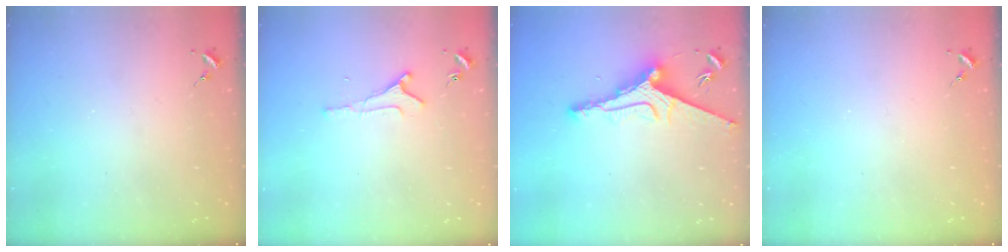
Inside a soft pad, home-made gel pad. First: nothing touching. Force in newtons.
{"total": 4.8, "press": 4.7, "slide": 0.8}
{"total": 10.4, "press": 10.3, "slide": 1.3}
{"total": 0.0}